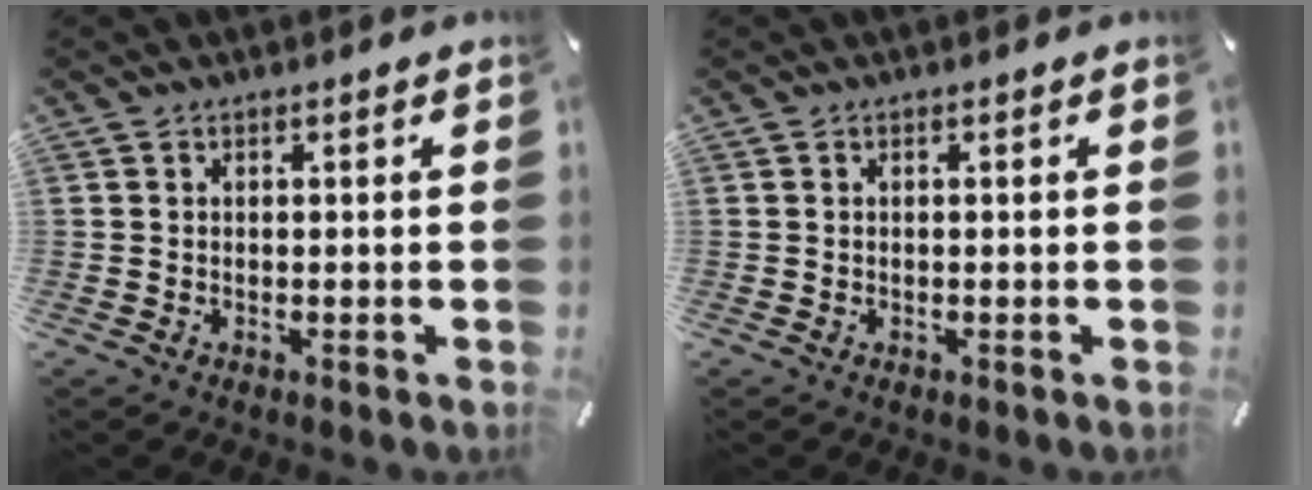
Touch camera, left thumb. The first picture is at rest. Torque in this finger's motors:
{"motor_torque": [0.00, 0.00, 0.00, 0.00, 0.00]}